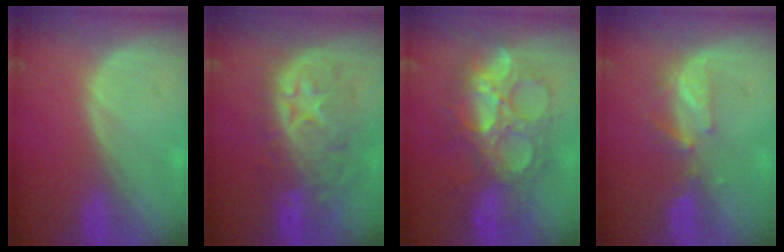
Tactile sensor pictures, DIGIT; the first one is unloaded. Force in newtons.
{"total": 10.4, "press": 9.4, "slide": 4.3}
{"total": 10.0, "press": 10.0, "slide": 0.7}
{"total": 3.7, "press": 3.6, "slide": 0.8}